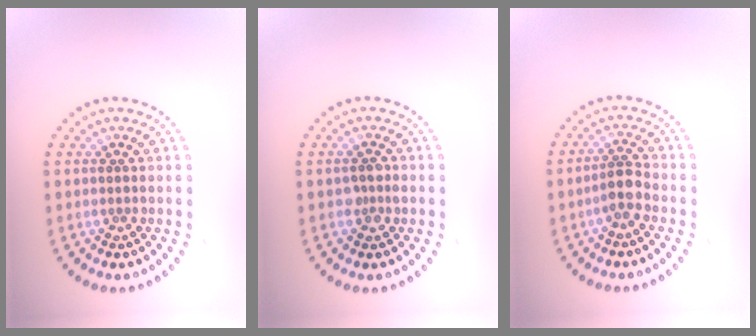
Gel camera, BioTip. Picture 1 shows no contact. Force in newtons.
{"total": 1.2, "press": 1.1, "slide": 0.1}
{"total": 2.3, "press": 1.9, "slide": 1.2}